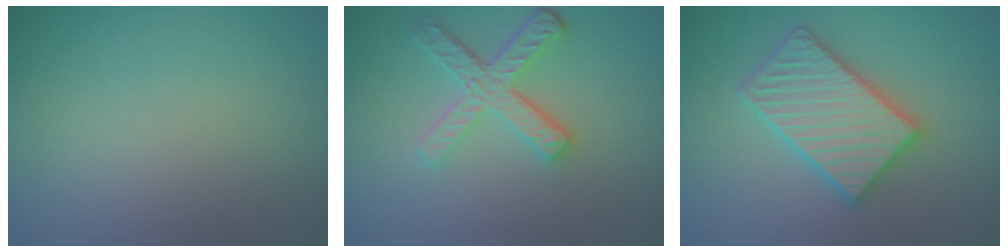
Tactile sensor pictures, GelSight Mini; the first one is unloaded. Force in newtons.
{"total": 4.8, "press": 3.6, "slide": 3.2}
{"total": 5.6, "press": 5.5, "slide": 0.8}